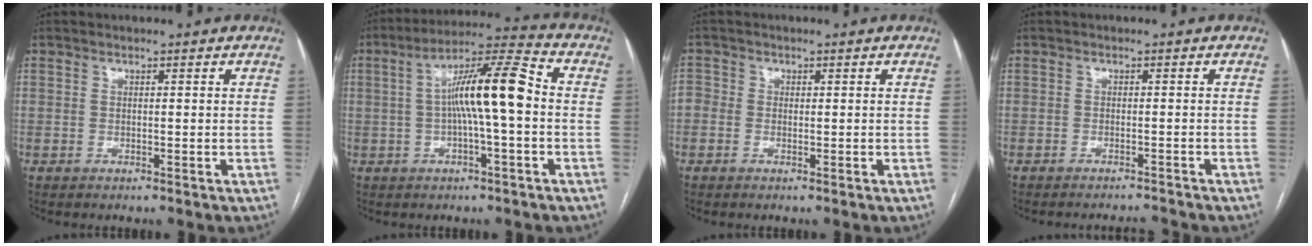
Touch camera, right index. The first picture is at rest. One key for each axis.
{"total": 11.4, "fx": -0.2, "fy": 0.7, "fz": 11.4, "tx": -0.197, "ty": 0.028, "tz": -0.009}
{"total": 2.1, "fx": -0.4, "fy": 1.9, "fz": 0.7, "tx": -0.007, "ty": 0.008, "tz": -0.014}
{"total": 2.8, "fx": -2.6, "fy": -1.0, "fz": -0.4, "tx": 0.011, "ty": -0.008, "tz": -0.034}